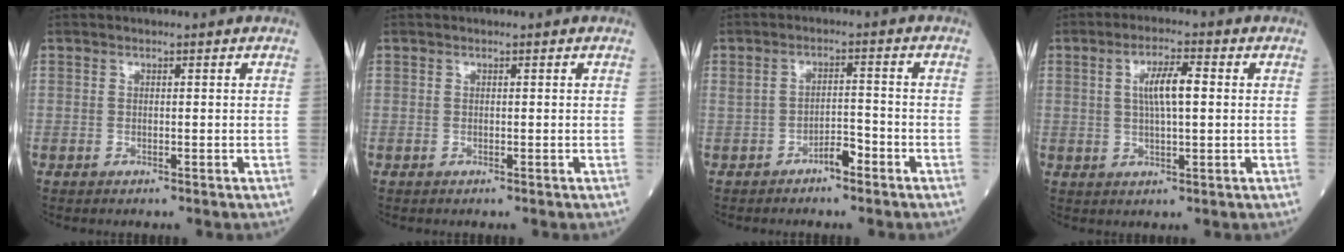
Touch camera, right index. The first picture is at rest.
{"total": 0.0}
{"total": 2.9, "force": [-1.9, 0.8, 2.1], "torque": [-0.031, 0.010, -0.031]}
{"total": 5.7, "force": [1.1, 1.1, 5.5], "torque": [-0.103, 0.009, 0.020]}